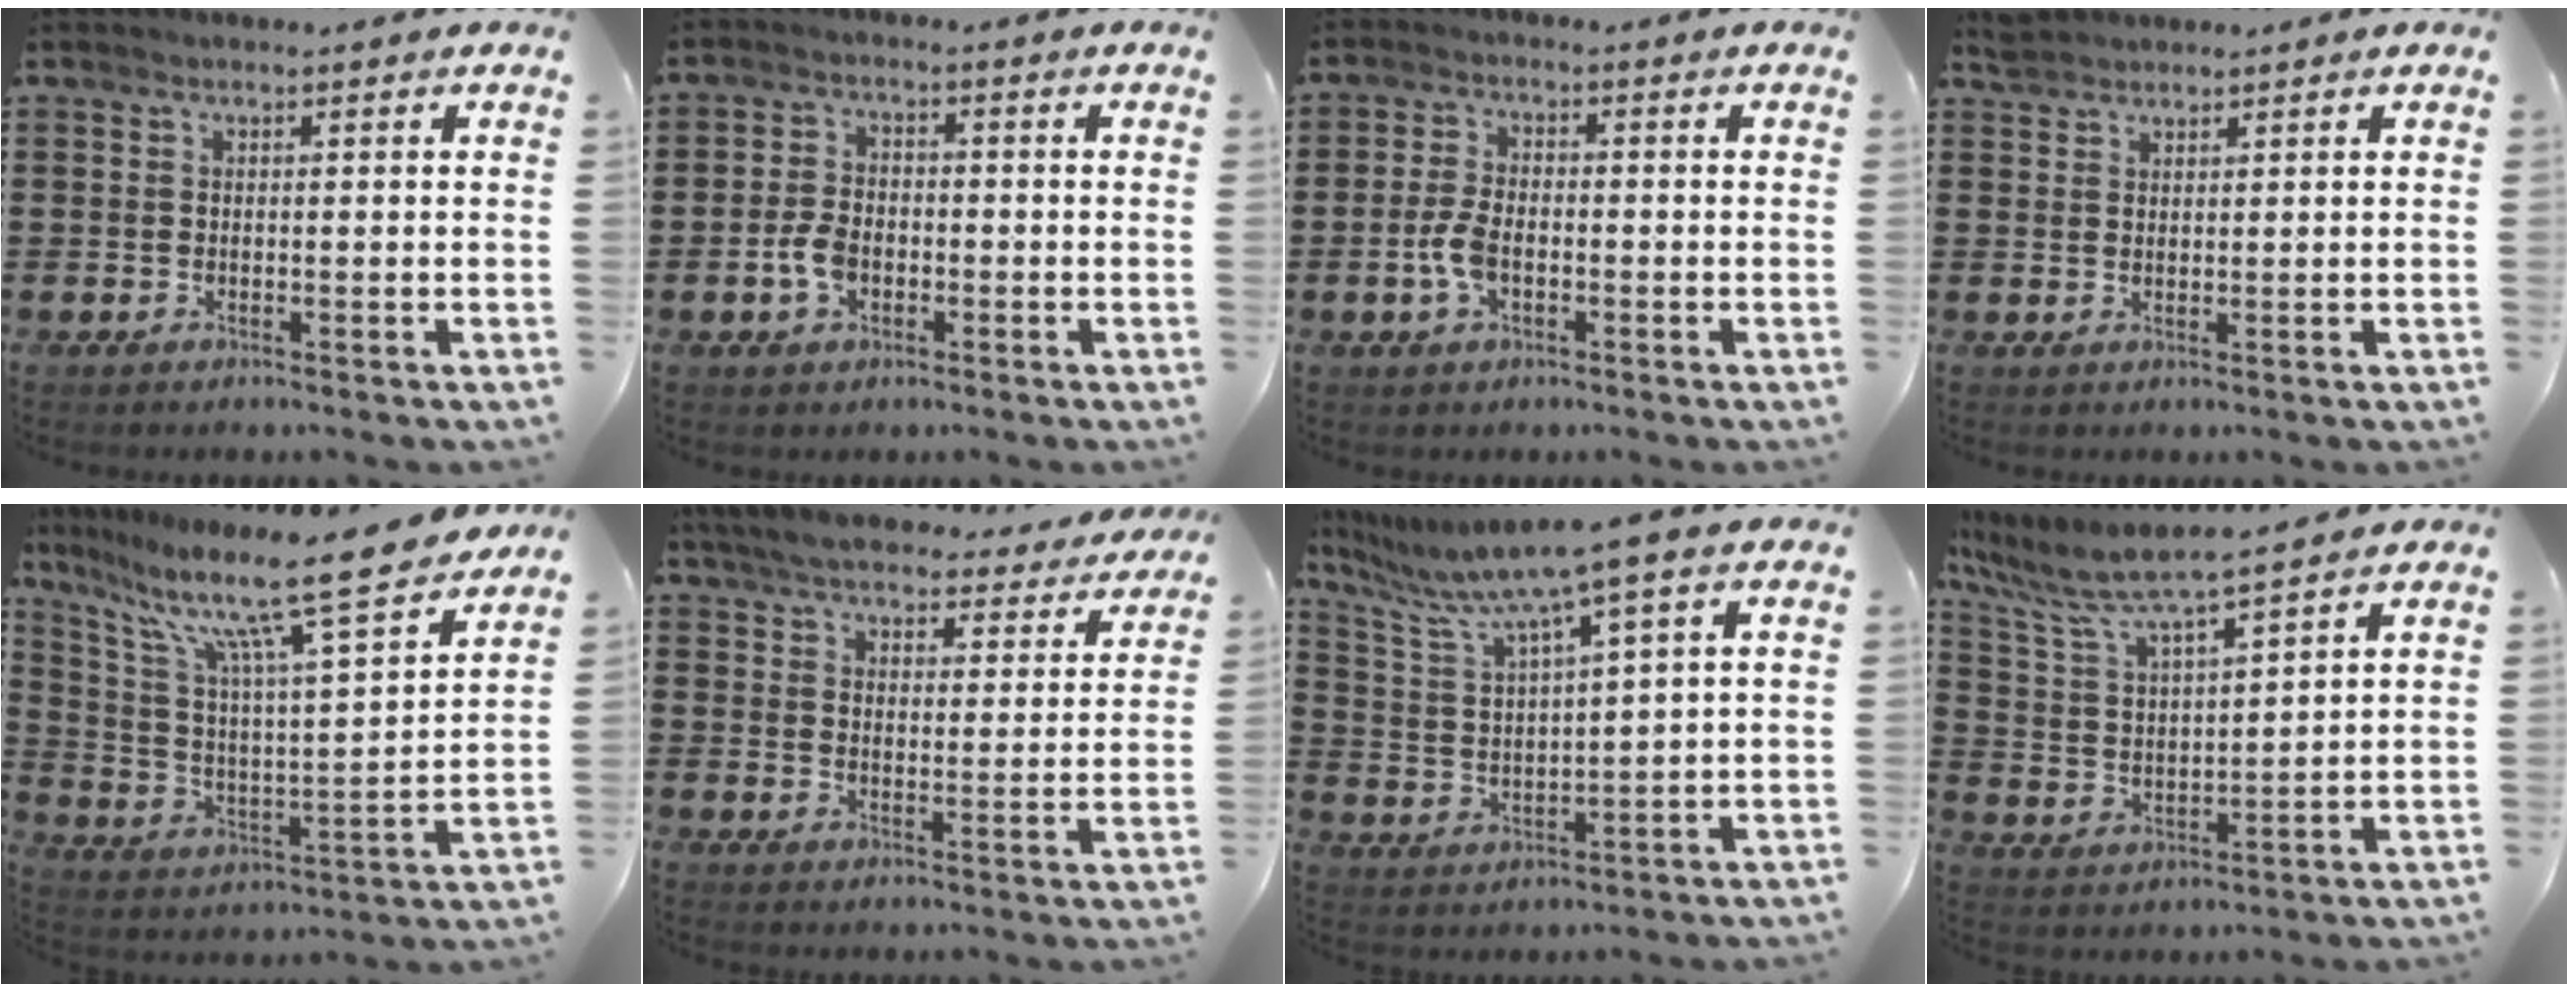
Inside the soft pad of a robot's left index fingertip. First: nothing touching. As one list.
[{"total": 4.2, "force": [-1.3, 2.7, 3.0], "torque": [-0.075, -0.002, -0.028]}, {"total": 4.7, "force": [-1.2, 2.4, 3.9], "torque": [-0.095, -0.003, -0.027]}, {"total": 2.3, "force": [2.2, 0.6, 0.2], "torque": [-0.009, 0.004, 0.043]}, {"total": 13.8, "force": [10.6, 0.6, 8.7], "torque": [-0.188, -0.073, 0.169]}, {"total": 5.6, "force": [5.4, 0.5, 1.3], "torque": [-0.051, -0.033, 0.094]}, {"total": 8.2, "force": [5.8, -0.2, 5.8], "torque": [-0.134, -0.034, 0.092]}, {"total": 6.6, "force": [5.8, 0.4, 3.1], "torque": [-0.089, -0.034, 0.093]}]